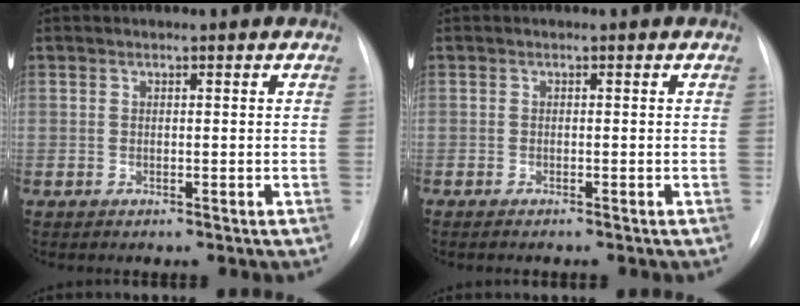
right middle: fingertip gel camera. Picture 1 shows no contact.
{"total": 1.9, "force": [-1.7, 0.0, 1.0], "torque": [-0.013, -0.004, -0.019]}